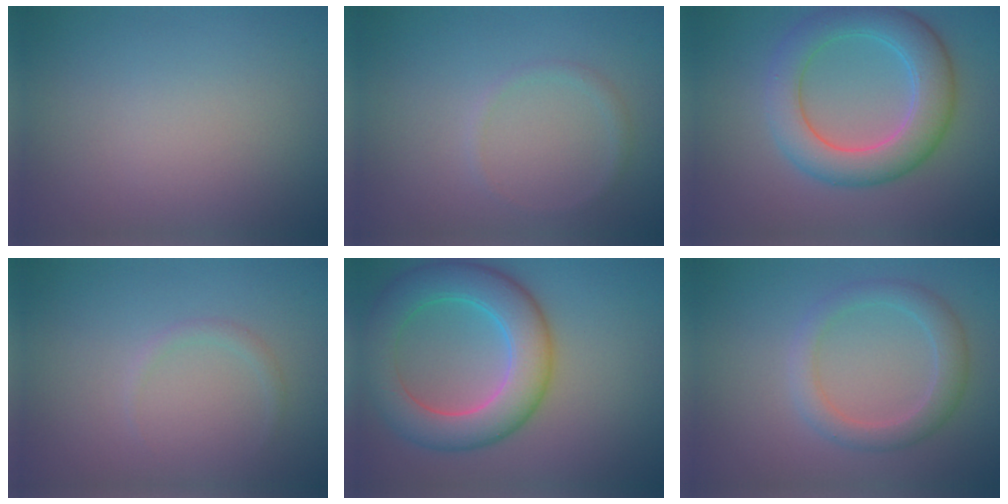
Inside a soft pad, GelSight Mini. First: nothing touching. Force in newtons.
{"total": 0.9, "press": 0.9, "slide": 0.1}
{"total": 6.3, "press": 6.3, "slide": 0.2}
{"total": 0.7, "press": 0.7, "slide": 0.1}
{"total": 7.9, "press": 7.9, "slide": 0.2}
{"total": 2.9, "press": 2.9, "slide": 0.2}